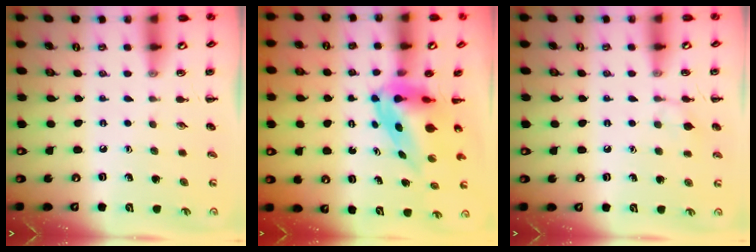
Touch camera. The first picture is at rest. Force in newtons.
{"total": 5.8, "press": 5.6, "slide": 1.5}
{"total": 6.7, "press": 6.6, "slide": 1.4}